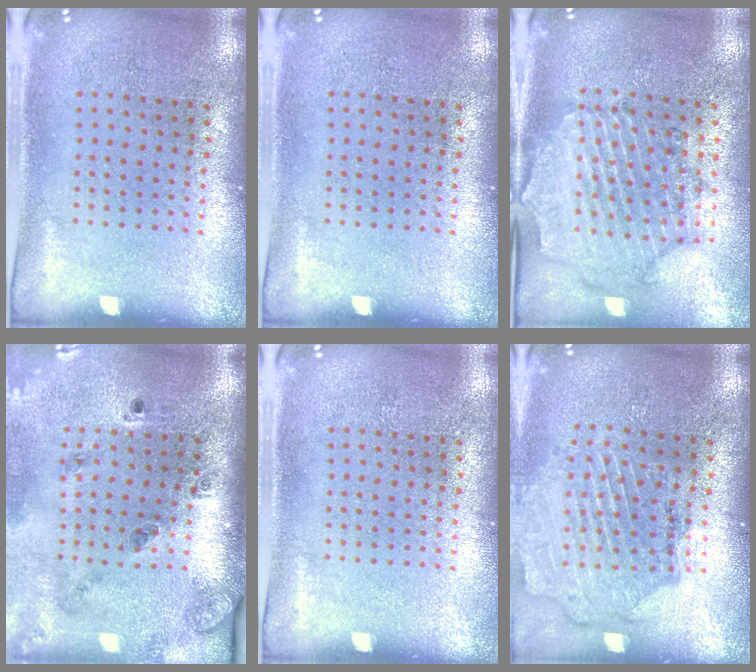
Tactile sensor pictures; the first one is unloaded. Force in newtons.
{"total": 0.0}
{"total": 1.0, "press": 1.0, "slide": 0.3}
{"total": 1.8, "press": 1.5, "slide": 1.0}
{"total": 0.0}
{"total": 1.6, "press": 1.6, "slide": 0.2}